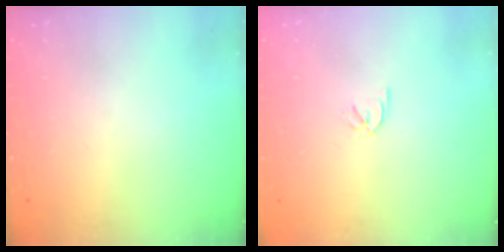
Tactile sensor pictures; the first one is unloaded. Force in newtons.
{"total": 1.8, "press": 1.7, "slide": 0.5}